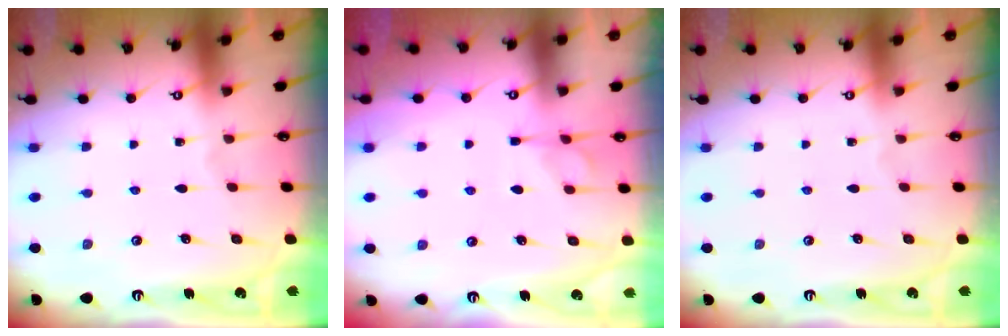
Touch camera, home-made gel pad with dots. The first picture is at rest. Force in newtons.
{"total": 1.9, "press": 1.2, "slide": 1.4}
{"total": 0.0}